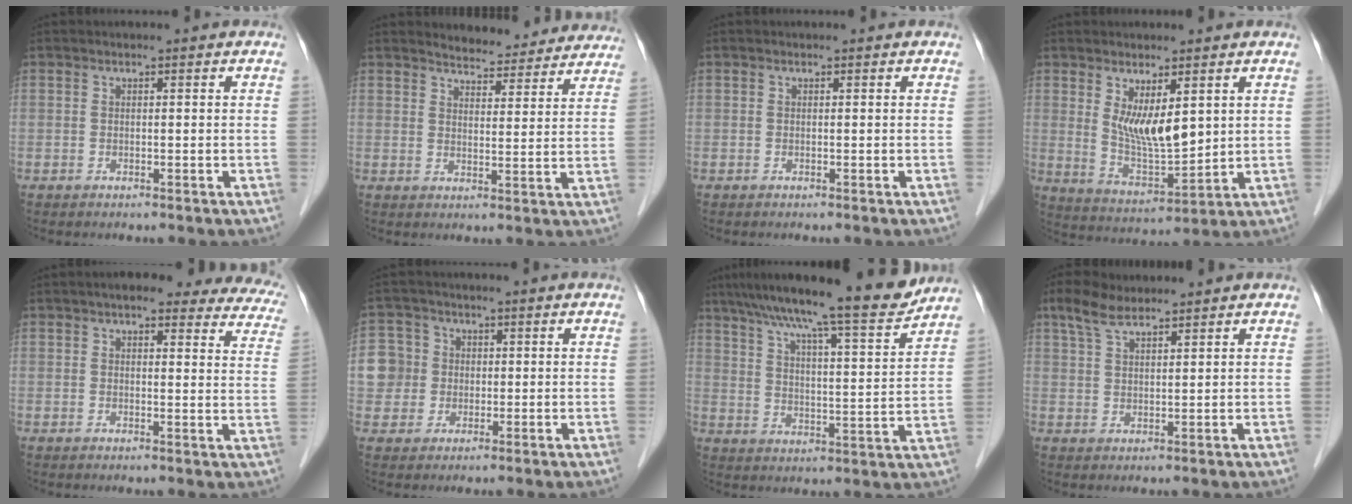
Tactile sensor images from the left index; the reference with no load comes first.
{"total": 13.1, "force": [12.5, 2.9, 2.2], "torque": [-0.005, -0.009, 0.137]}
{"total": 0.0}
{"total": 7.7, "force": [2.6, 2.3, 6.9], "torque": [-0.129, -0.017, 0.061]}
{"total": 19.4, "force": [16.7, 5.1, 8.5], "torque": [-0.078, -0.002, 0.169]}
{"total": 5.3, "force": [0.0, 5.3, 0.6], "torque": [-0.019, 0.020, 0.003]}
{"total": 17.1, "force": [14.7, 0.2, 8.7], "torque": [-0.130, 0.001, 0.217]}
{"total": 4.5, "force": [3.6, 1.3, 2.4], "torque": [-0.061, 0.018, 0.075]}